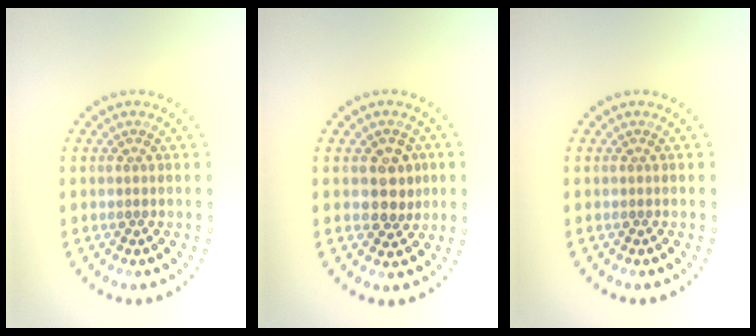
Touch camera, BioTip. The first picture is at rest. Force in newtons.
{"total": 2.7, "press": 2.6, "slide": 0.8}
{"total": 0.0}